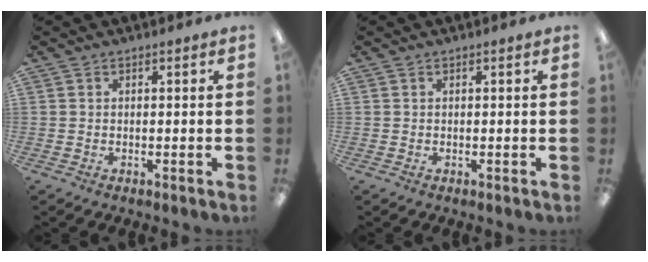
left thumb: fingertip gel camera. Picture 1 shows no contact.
{"total": 0.0}